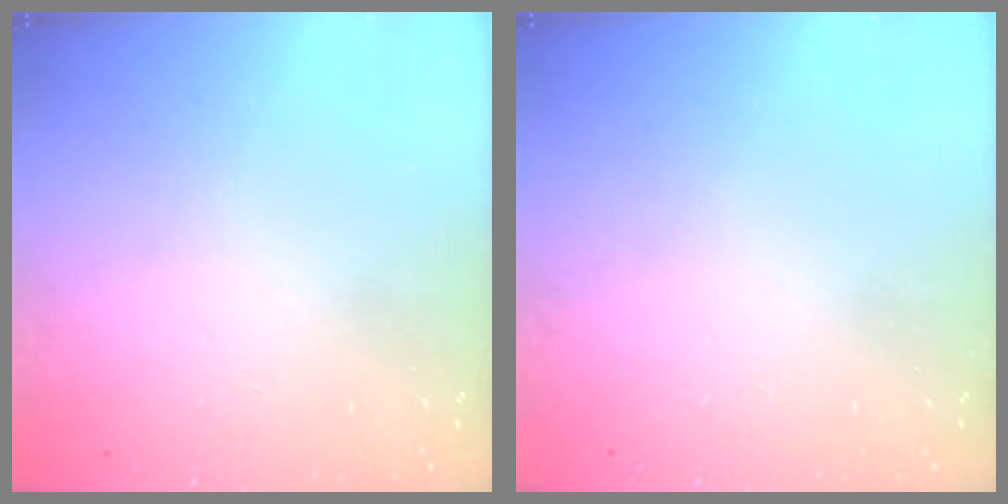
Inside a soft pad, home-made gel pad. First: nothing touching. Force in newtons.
{"total": 0.0}